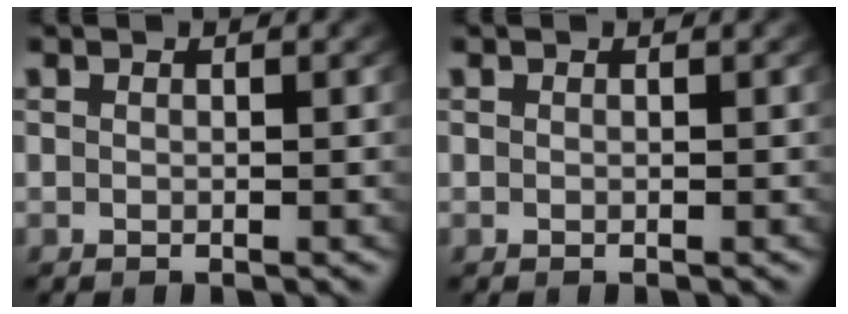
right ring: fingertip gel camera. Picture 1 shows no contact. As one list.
[{"total": 0.0}]